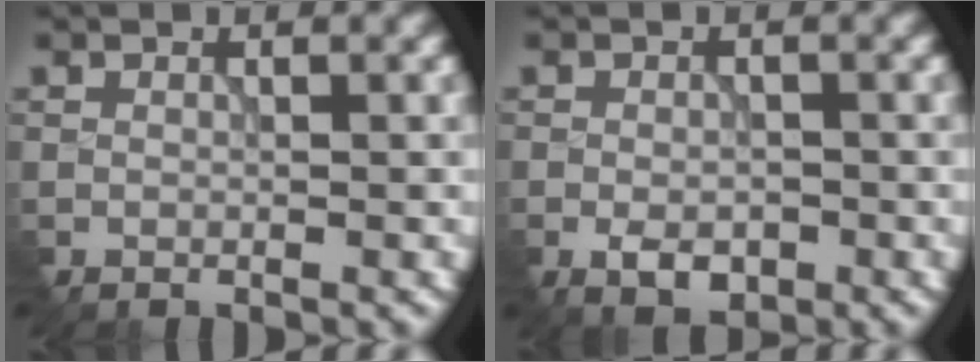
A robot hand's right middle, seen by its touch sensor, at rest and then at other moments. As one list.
[{"total": 2.7, "force": [-1.6, 1.4, 1.7], "torque": [-0.035, -0.006, -0.024]}]